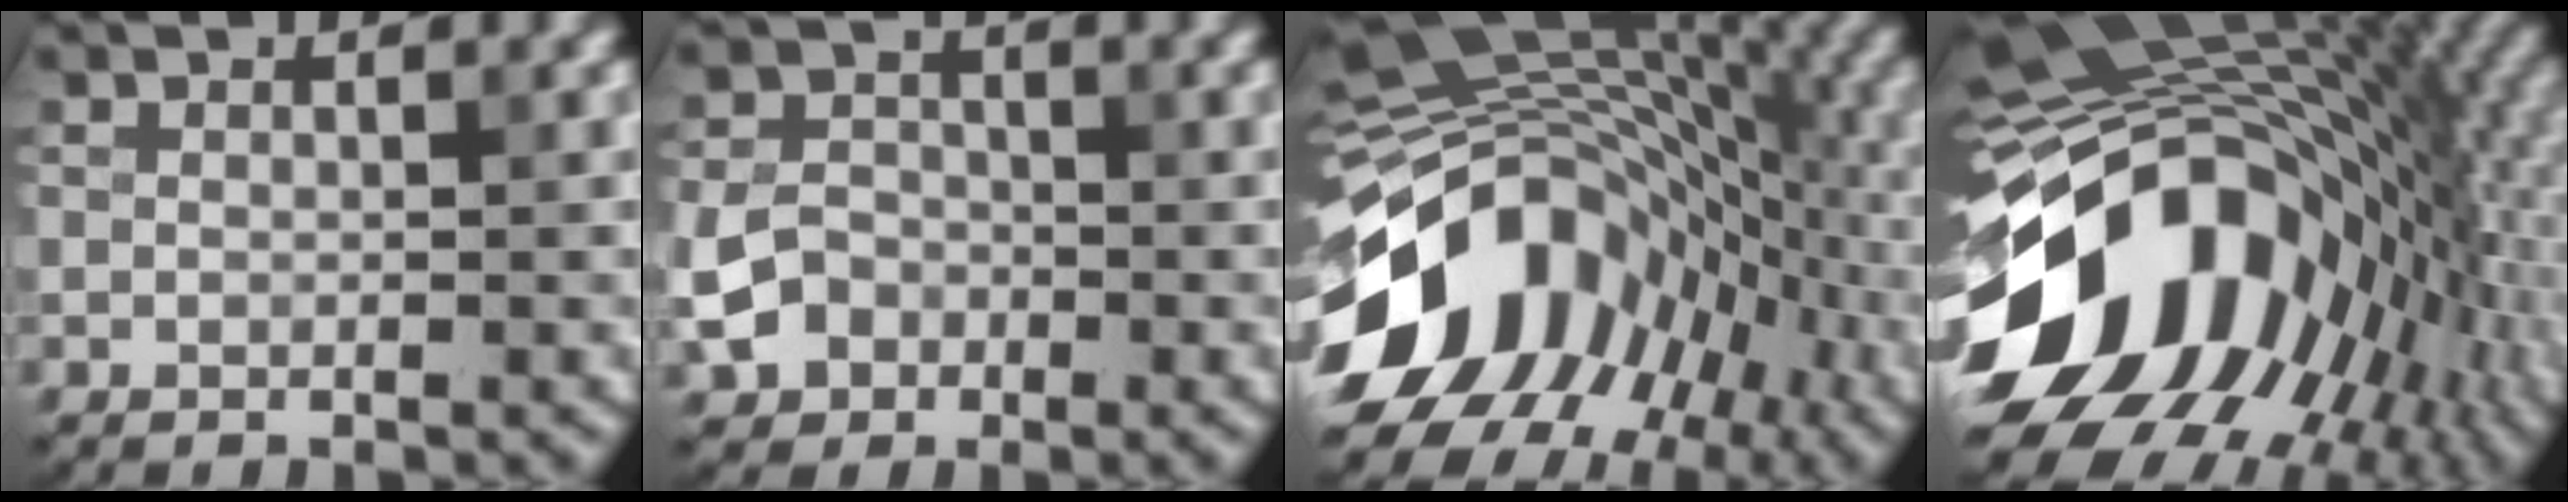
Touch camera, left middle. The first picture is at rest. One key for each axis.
{"total": 3.8, "fx": -1.5, "fy": 3.1, "fz": 1.6, "tx": -0.033, "ty": 0.000, "tz": -0.031}
{"total": 15.0, "fx": -5.5, "fy": 10.7, "fz": 9.0, "tx": -0.160, "ty": 0.005, "tz": -0.105}
{"total": 16.6, "fx": -4.3, "fy": 11.7, "fz": 10.9, "tx": -0.175, "ty": 0.011, "tz": -0.090}